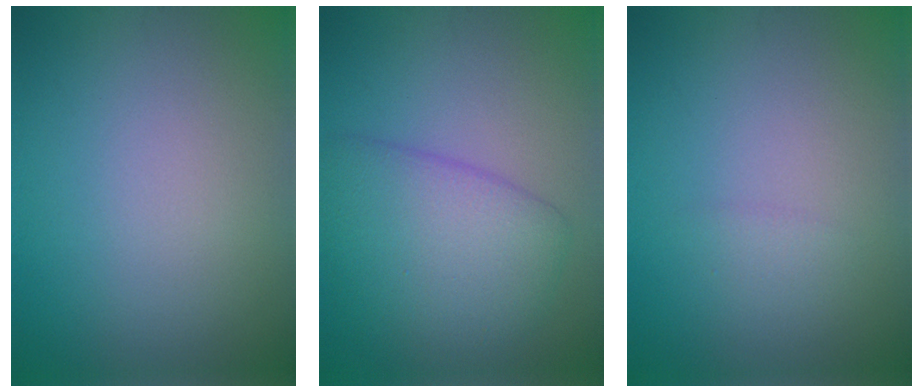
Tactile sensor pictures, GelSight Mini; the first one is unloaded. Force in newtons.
{"total": 5.9, "press": 5.9, "slide": 0.3}
{"total": 0.8, "press": 0.8, "slide": 0.1}